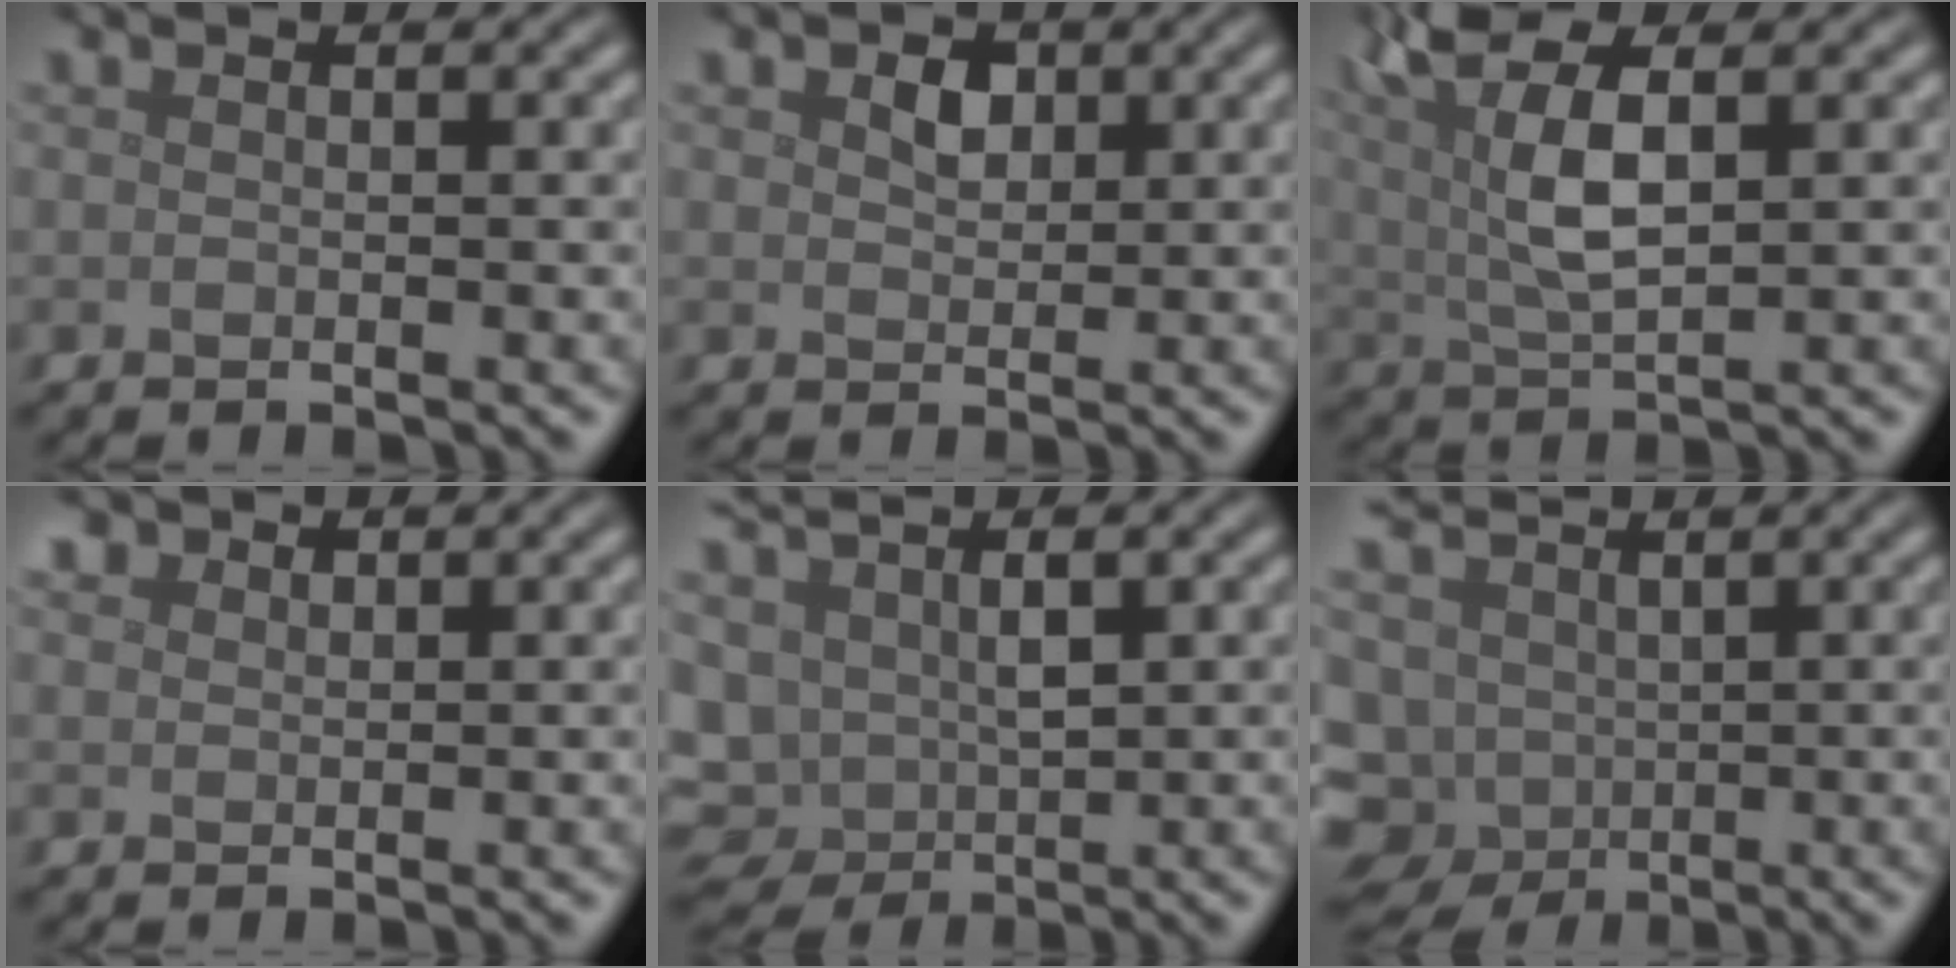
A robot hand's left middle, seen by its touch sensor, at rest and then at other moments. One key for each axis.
{"total": 1.7, "fx": 0.7, "fy": 1.2, "fz": 0.9, "tx": -0.020, "ty": 0.000, "tz": 0.012}
{"total": 7.0, "fx": 2.4, "fy": 2.6, "fz": 6.0, "tx": -0.125, "ty": 0.014, "tz": 0.046}
{"total": 1.5, "fx": 1.1, "fy": 1.0, "fz": 0.3, "tx": -0.007, "ty": 0.003, "tz": 0.016}
{"total": 6.4, "fx": 0.1, "fy": 4.5, "fz": 4.6, "tx": -0.107, "ty": -0.013, "tz": 0.012}
{"total": 11.7, "fx": -1.9, "fy": 9.7, "fz": 6.2, "tx": -0.147, "ty": 0.007, "tz": -0.038}